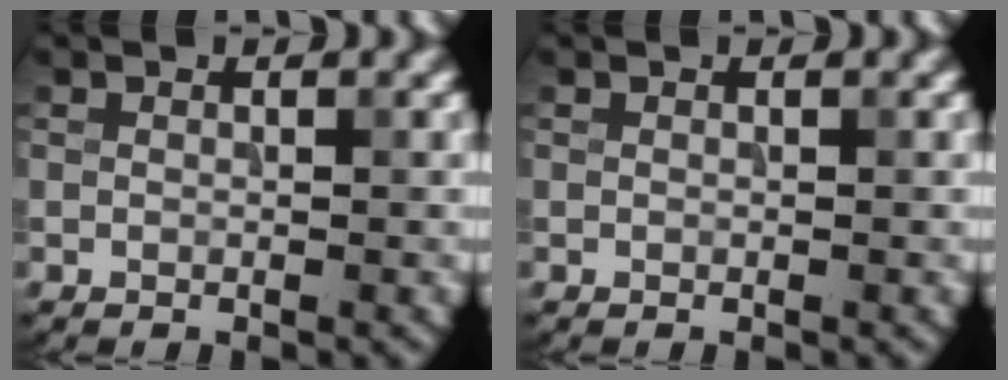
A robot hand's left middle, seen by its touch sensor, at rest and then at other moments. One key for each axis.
{"total": 0.0}